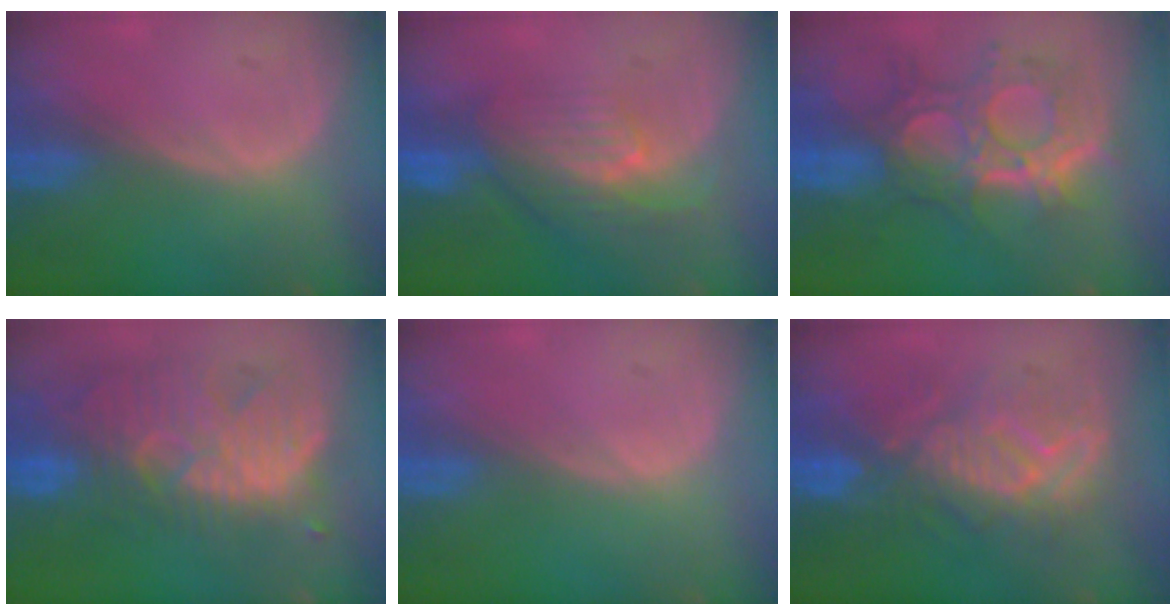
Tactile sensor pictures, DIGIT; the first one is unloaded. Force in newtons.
{"total": 7.9, "press": 7.1, "slide": 3.6}
{"total": 10.8, "press": 10.2, "slide": 3.8}
{"total": 11.5, "press": 10.9, "slide": 3.7}
{"total": 0.0}
{"total": 9.2, "press": 9.2, "slide": 0.2}